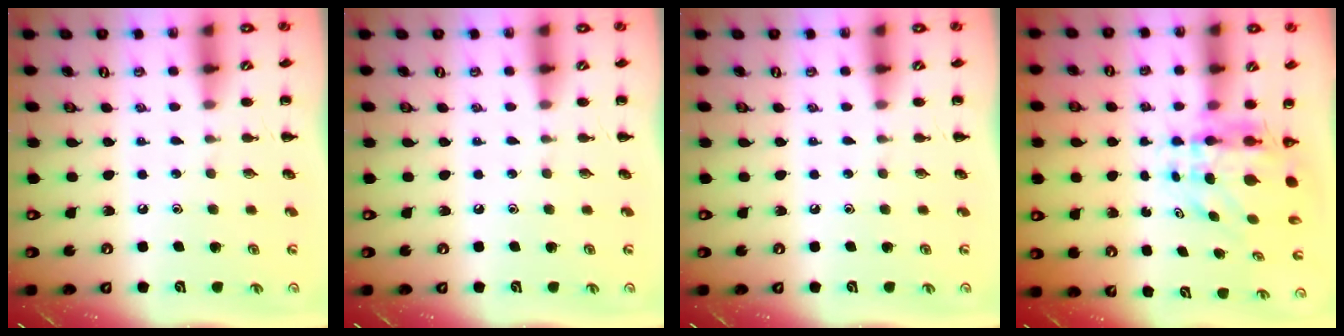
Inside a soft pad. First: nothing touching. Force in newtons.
{"total": 0.0}
{"total": 0.0}
{"total": 6.2, "press": 6.0, "slide": 1.7}